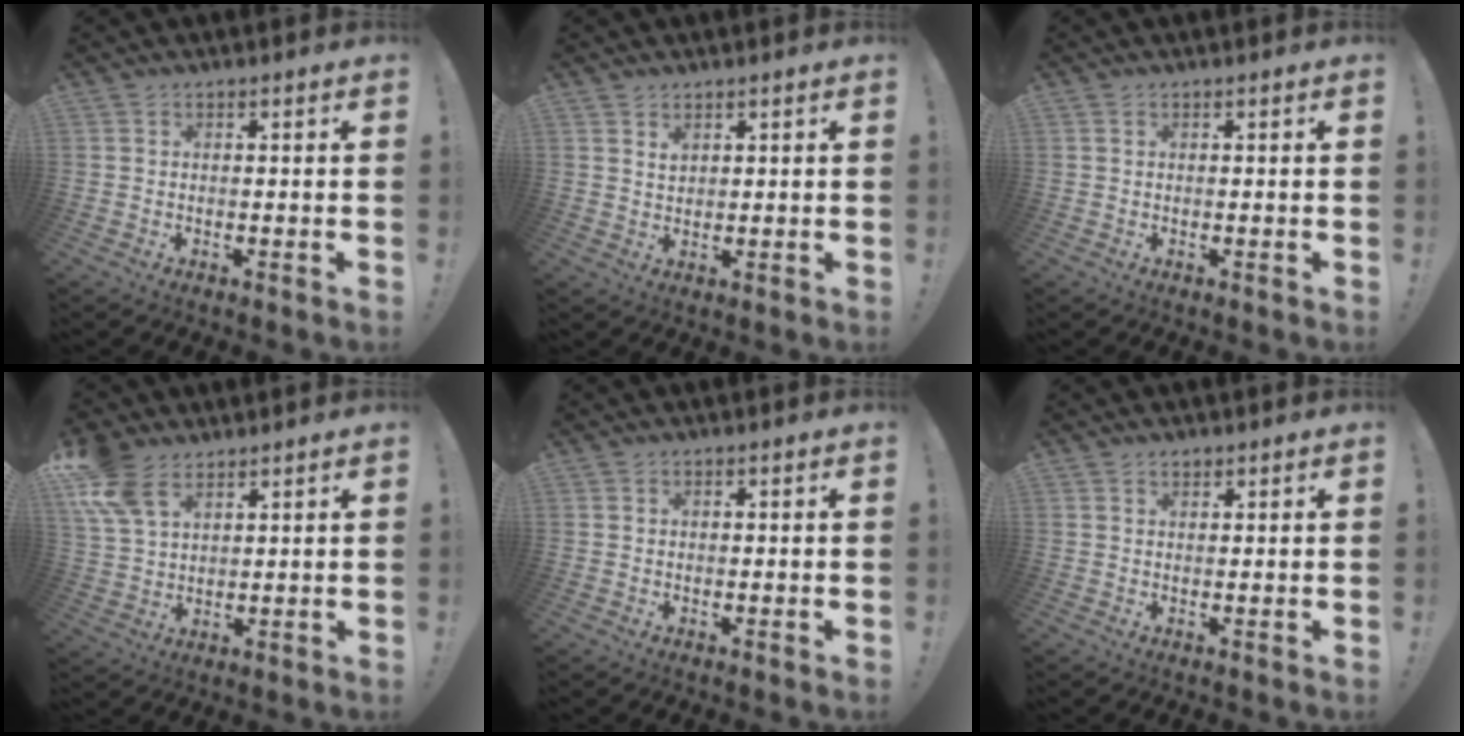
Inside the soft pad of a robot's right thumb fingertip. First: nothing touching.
{"total": 2.2, "force": [1.7, 1.2, 0.7], "torque": [-0.002, -0.012, 0.029]}
{"total": 0.0}
{"total": 10.8, "force": [6.7, 6.1, 5.9], "torque": [-0.119, -0.026, 0.134]}
{"total": 0.5, "force": [0.1, 0.5, 0.1], "torque": [-0.001, 0.002, 0.001]}
{"total": 1.1, "force": [0.8, 0.6, 0.3], "torque": [-0.002, -0.003, 0.016]}